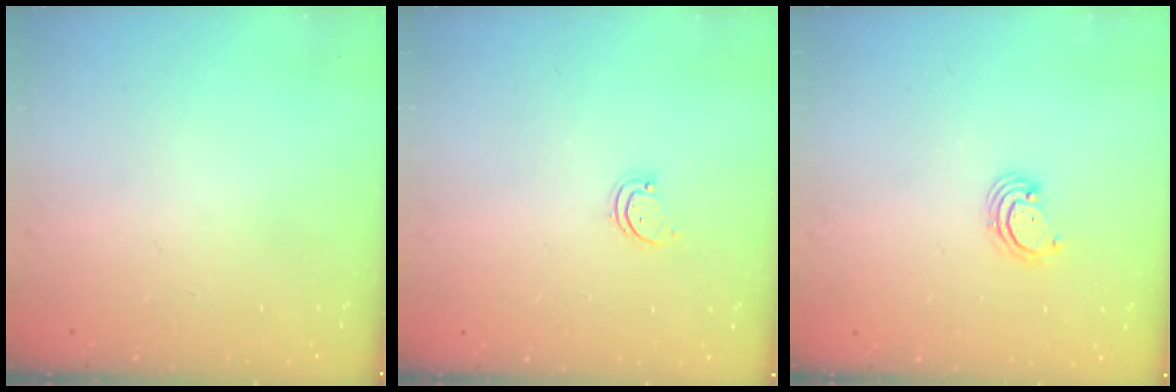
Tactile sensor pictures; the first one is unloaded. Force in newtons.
{"total": 1.7, "press": 1.7, "slide": 0.3}
{"total": 2.8, "press": 2.8, "slide": 0.3}